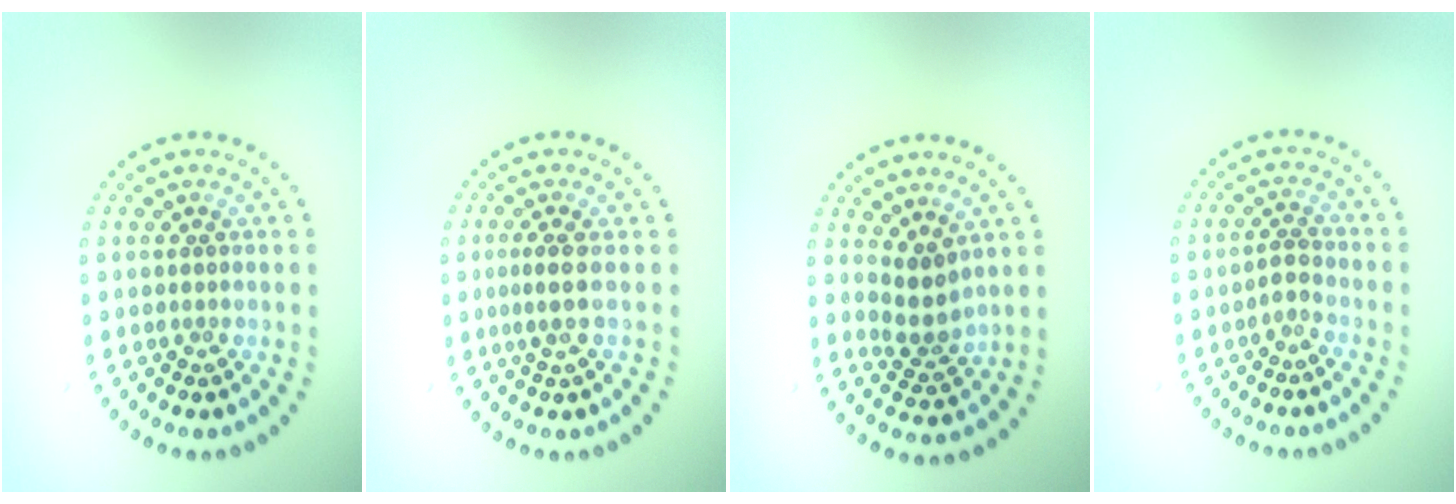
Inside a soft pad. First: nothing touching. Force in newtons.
{"total": 2.0, "press": 1.4, "slide": 1.4}
{"total": 2.5, "press": 1.9, "slide": 1.6}
{"total": 1.0, "press": 0.8, "slide": 0.6}